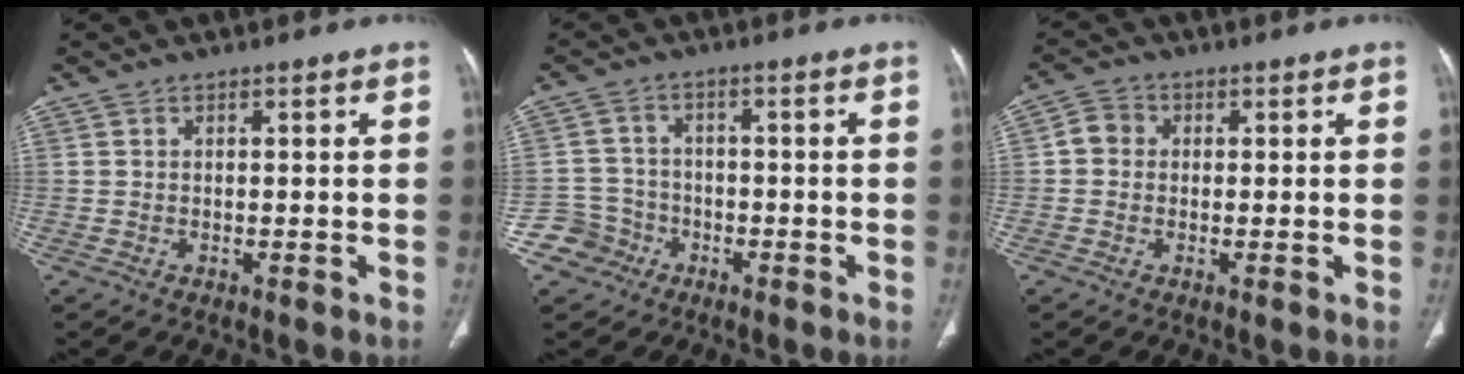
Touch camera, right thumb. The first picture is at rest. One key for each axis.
{"total": 5.6, "fx": -3.0, "fy": 4.7, "fz": -0.3, "tx": 0.038, "ty": 0.028, "tz": -0.057}
{"total": 3.5, "fx": 0.1, "fy": 3.2, "fz": 1.4, "tx": -0.013, "ty": 0.010, "tz": -0.007}